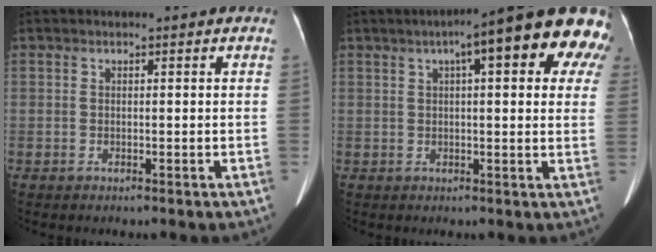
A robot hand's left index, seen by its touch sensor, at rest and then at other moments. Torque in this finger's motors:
{"motor_torque": [1.12, -1.02, 1.05, 0.21]}